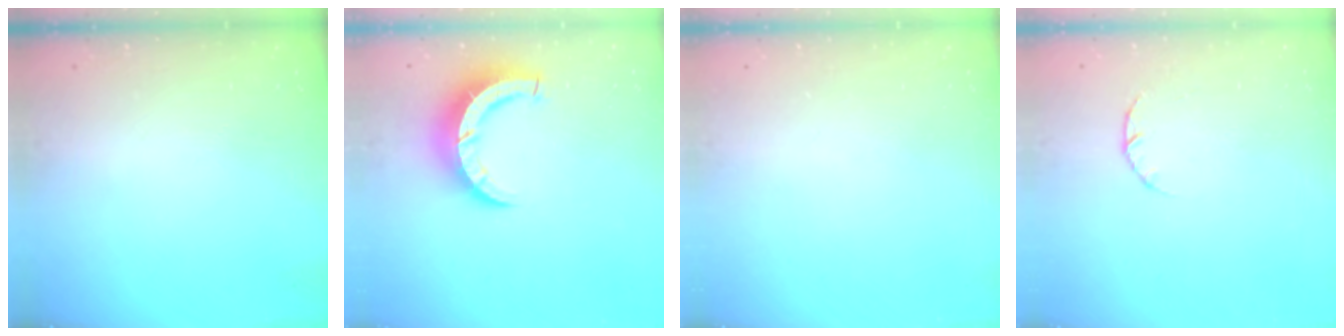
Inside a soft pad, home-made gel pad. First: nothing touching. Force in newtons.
{"total": 8.8, "press": 8.8, "slide": 1.1}
{"total": 0.0}
{"total": 1.4, "press": 1.3, "slide": 0.3}